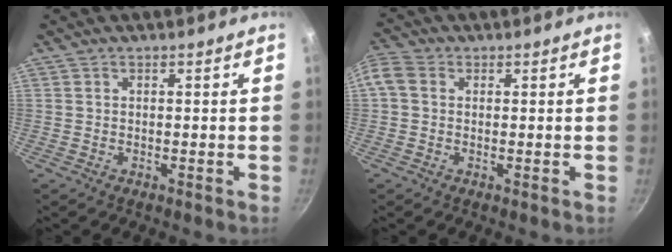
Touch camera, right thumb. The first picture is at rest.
{"total": 5.8, "force": [0.7, 4.7, 3.4], "torque": [-0.082, 0.020, 0.001]}